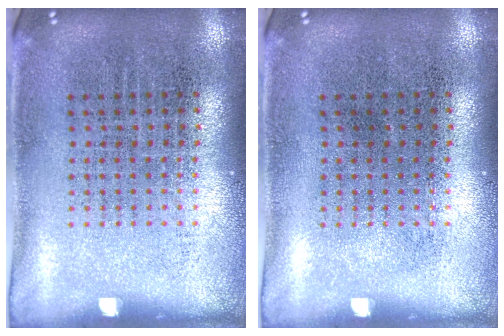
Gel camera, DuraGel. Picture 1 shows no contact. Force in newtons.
{"total": 0.0}